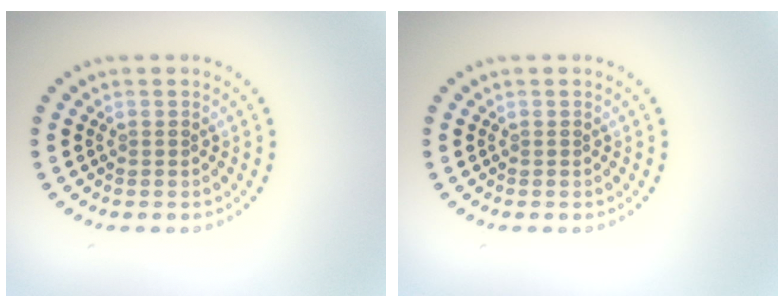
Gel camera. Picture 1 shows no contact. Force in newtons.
{"total": 0.0}